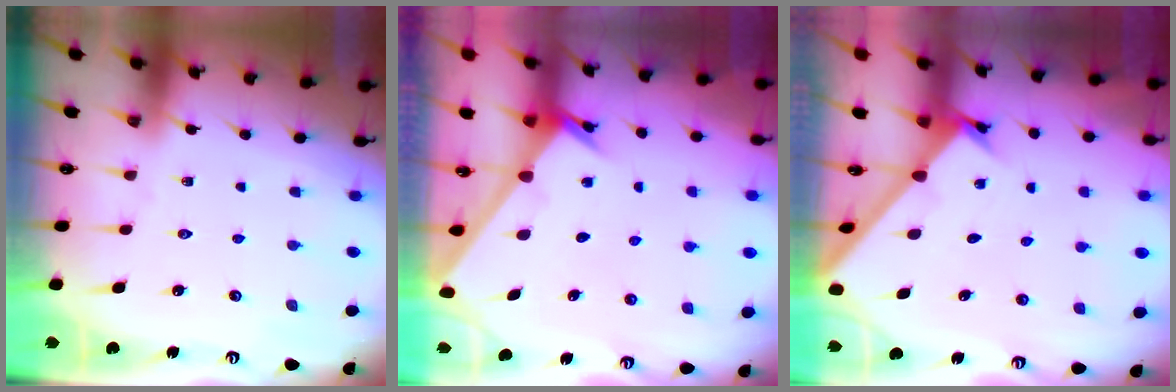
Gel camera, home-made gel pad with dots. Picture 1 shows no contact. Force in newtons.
{"total": 2.4, "press": 2.4, "slide": 0.2}
{"total": 1.6, "press": 1.6, "slide": 0.1}